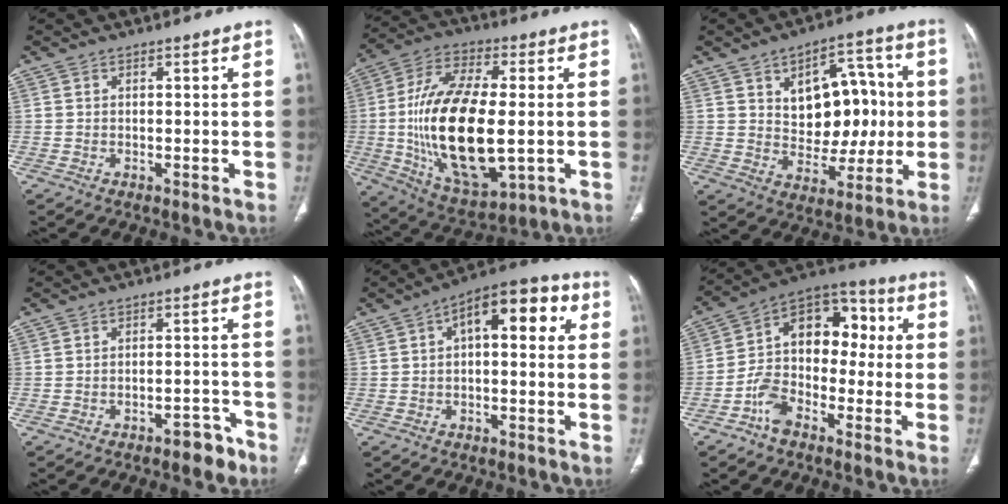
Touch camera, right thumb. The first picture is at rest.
{"total": 24.0, "force": [-1.6, 10.7, 21.5], "torque": [-0.415, -0.003, -0.014]}
{"total": 15.6, "force": [2.2, 9.9, 11.9], "torque": [-0.107, 0.011, 0.040]}
{"total": 4.9, "force": [-3.4, 2.2, 2.6], "torque": [-0.022, 0.037, -0.041]}
{"total": 12.5, "force": [3.2, 5.9, 10.5], "torque": [-0.122, 0.034, 0.039]}
{"total": 13.2, "force": [-3.2, 9.1, 9.0], "torque": [-0.120, 0.053, -0.070]}